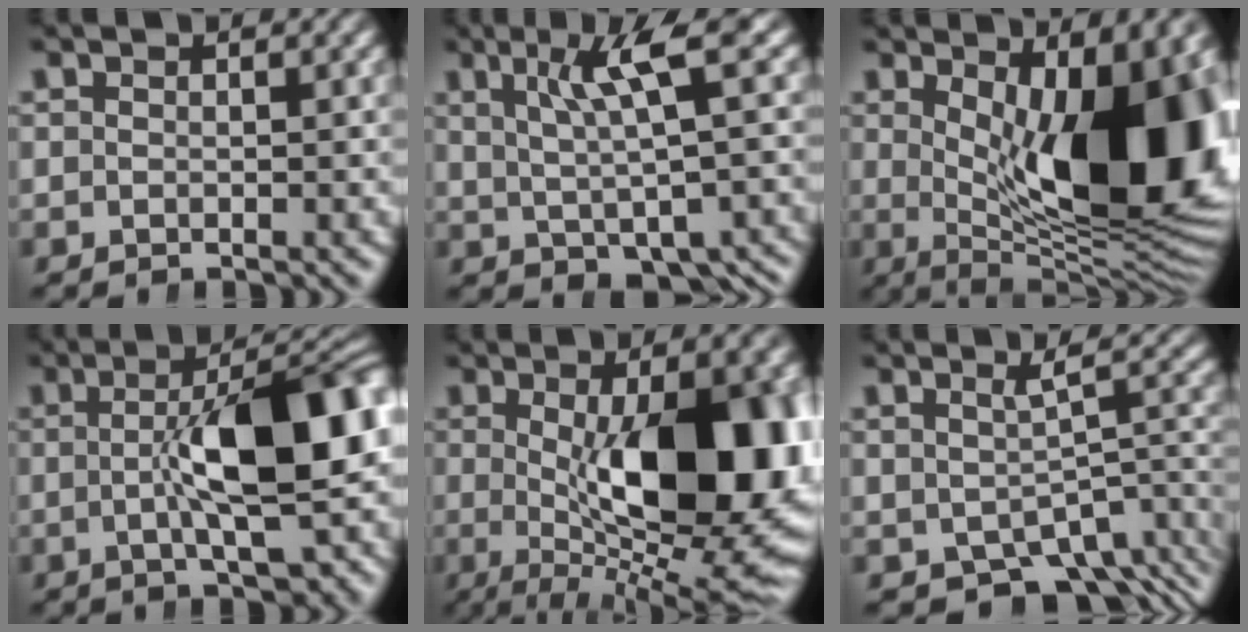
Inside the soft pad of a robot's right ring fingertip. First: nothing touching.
{"total": 5.3, "force": [-0.4, 1.2, 5.1], "torque": [-0.064, -0.006, 0.011]}
{"total": 18.0, "force": [0.2, 7.8, 16.2], "torque": [-0.215, -0.020, 0.019]}
{"total": 11.2, "force": [-1.0, 3.3, 10.6], "torque": [-0.149, 0.007, -0.009]}
{"total": 15.5, "force": [-1.1, 5.8, 14.3], "torque": [-0.205, -0.020, 0.005]}
{"total": 6.6, "force": [-4.4, 2.8, 3.9], "torque": [-0.026, -0.021, -0.053]}